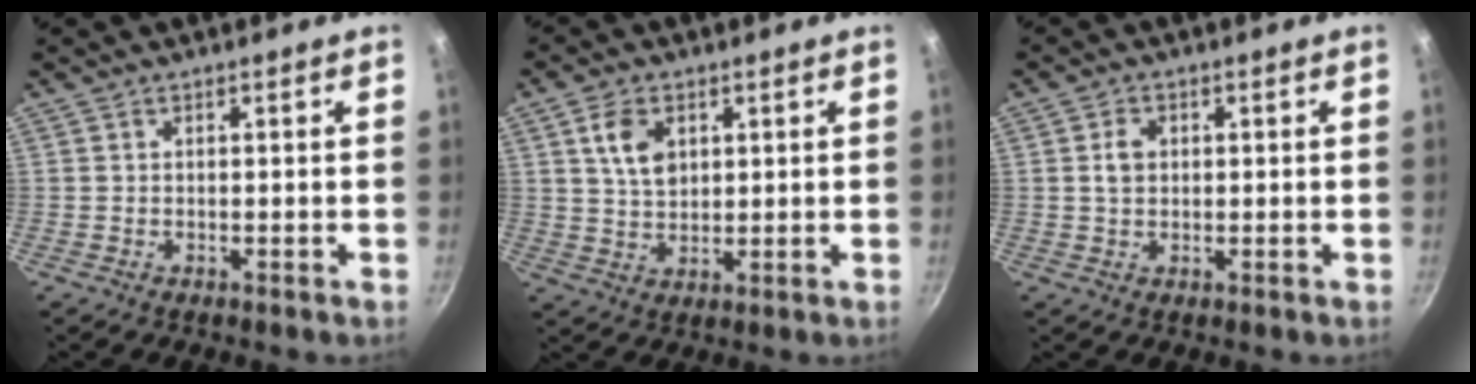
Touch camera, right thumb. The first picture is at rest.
{"total": 6.9, "force": [2.5, 4.5, 4.5], "torque": [-0.072, -0.010, 0.050]}
{"total": 3.3, "force": [0.6, 2.5, 2.1], "torque": [-0.030, 0.002, 0.009]}